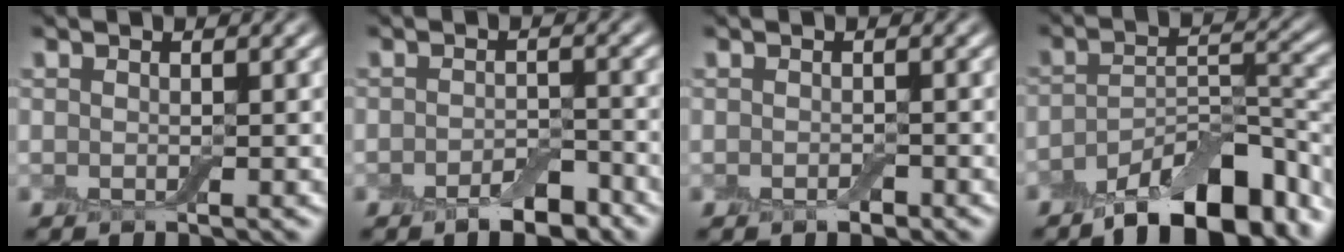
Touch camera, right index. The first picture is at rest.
{"total": 3.2, "force": [-2.1, 1.4, 2.0], "torque": [-0.028, 0.003, -0.035]}
{"total": 0.8, "force": [-0.5, 0.5, 0.6], "torque": [-0.008, -0.001, -0.006]}
{"total": 10.5, "force": [-7.0, 3.9, 6.7], "torque": [-0.097, -0.002, -0.116]}